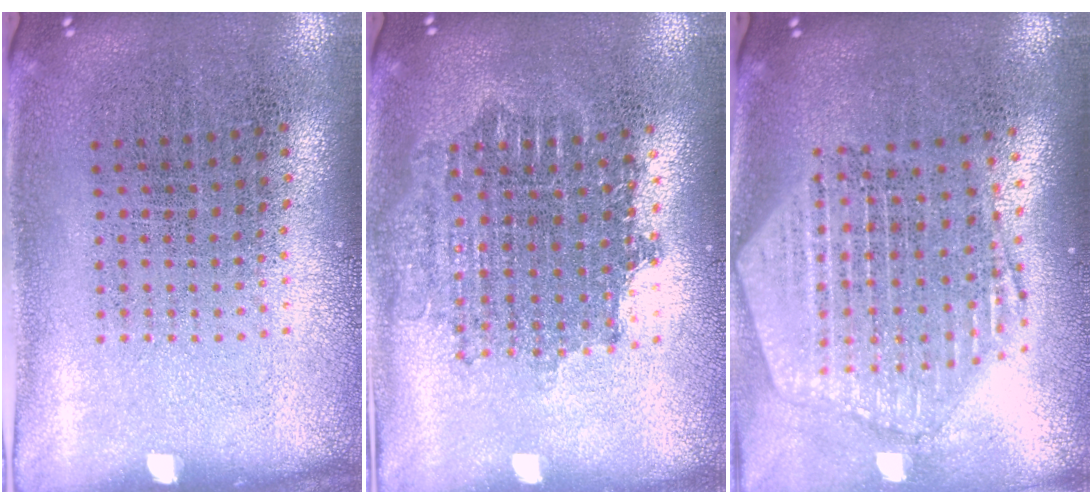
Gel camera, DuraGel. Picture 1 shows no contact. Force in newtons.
{"total": 1.7, "press": 1.4, "slide": 1.0}
{"total": 2.5, "press": 2.1, "slide": 1.3}